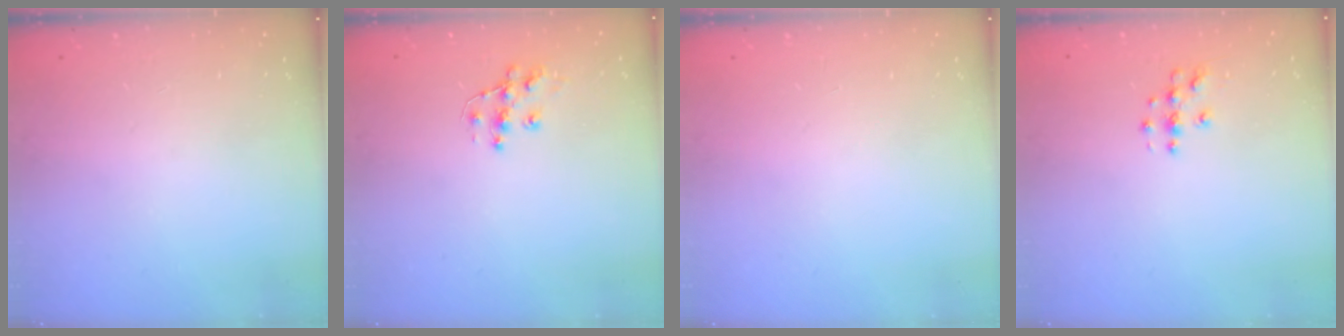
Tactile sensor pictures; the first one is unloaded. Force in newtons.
{"total": 8.8, "press": 8.8, "slide": 0.6}
{"total": 0.0}
{"total": 3.8, "press": 3.8, "slide": 0.2}